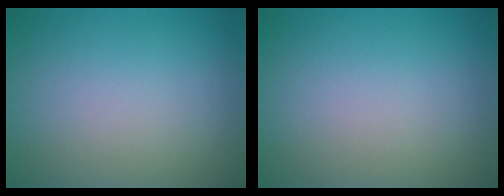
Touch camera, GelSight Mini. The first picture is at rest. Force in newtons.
{"total": 0.0}